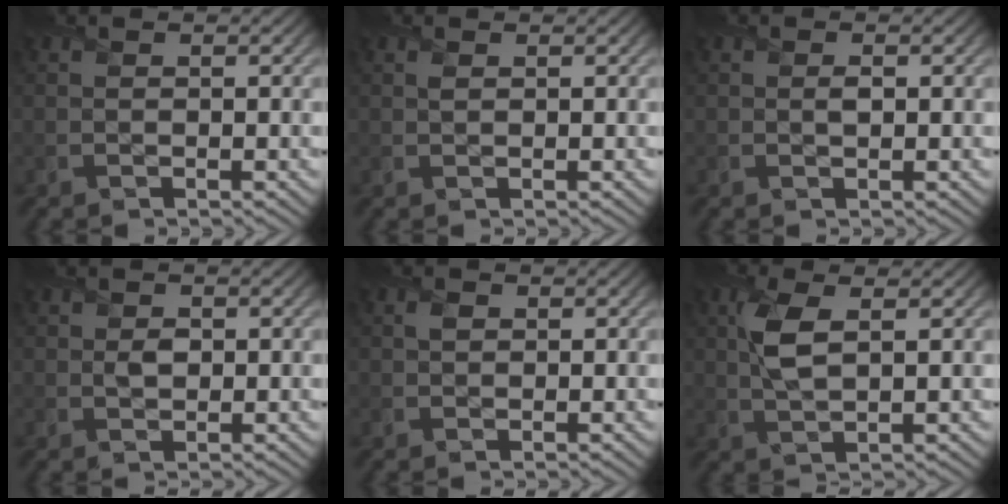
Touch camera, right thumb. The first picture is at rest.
{"total": 0.6, "force": [0.4, 0.3, 0.4], "torque": [-0.011, -0.002, 0.008]}
{"total": 0.7, "force": [0.1, 0.4, 0.6], "torque": [-0.007, -0.004, 0.001]}
{"total": 1.3, "force": [0.2, 1.1, 0.7], "torque": [-0.012, -0.006, 0.005]}
{"total": 0.9, "force": [0.2, 0.8, 0.3], "torque": [-0.004, -0.003, 0.004]}
{"total": 4.6, "force": [1.2, 1.8, 4.1], "torque": [-0.100, 0.002, 0.025]}